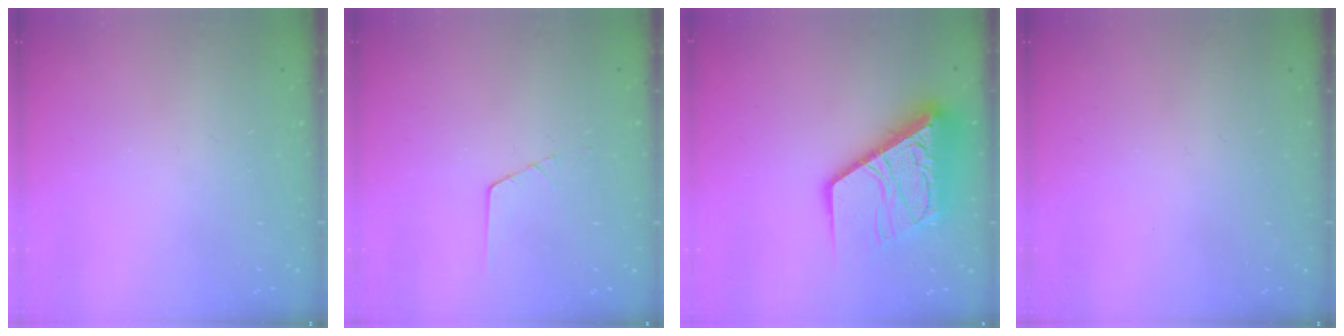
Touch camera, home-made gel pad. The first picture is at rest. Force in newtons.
{"total": 1.3, "press": 1.3, "slide": 0.2}
{"total": 20.2, "press": 20.1, "slide": 2.4}
{"total": 0.0}